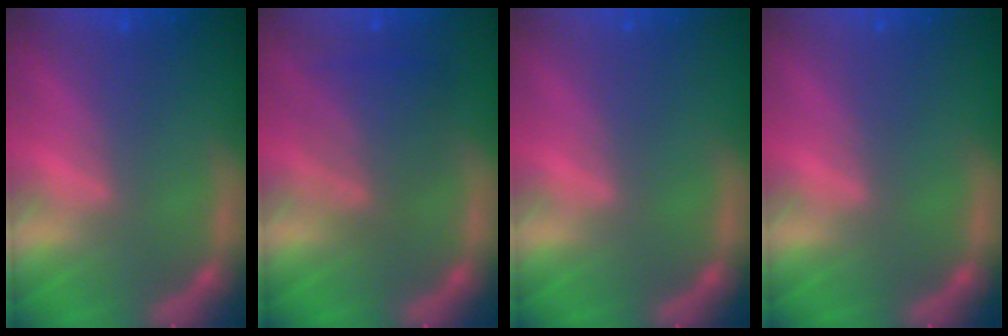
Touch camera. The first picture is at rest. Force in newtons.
{"total": 4.5}
{"total": 0.0}
{"total": 0.0}